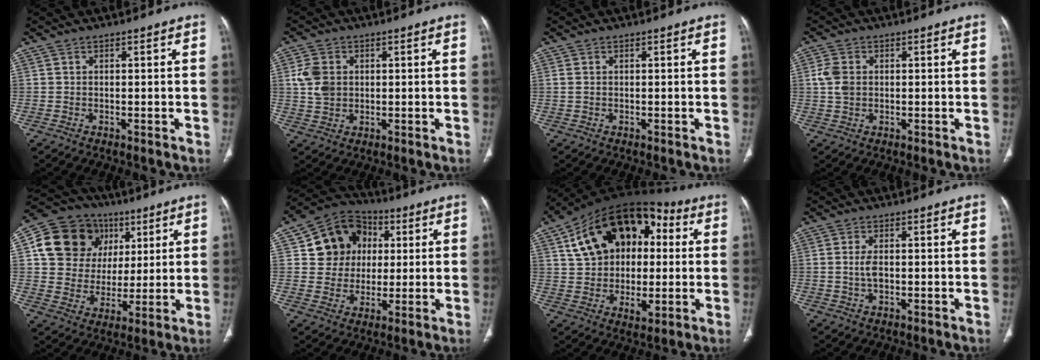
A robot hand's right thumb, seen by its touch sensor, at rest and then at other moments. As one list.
[{"total": 6.0, "force": [1.0, 4.7, 3.6], "torque": [-0.063, -0.002, 0.022]}, {"total": 1.0, "force": [0.2, 0.6, 0.7], "torque": [-0.026, 0.010, 0.010]}, {"total": 4.1, "force": [0.5, 3.0, 2.8], "torque": [-0.061, 0.003, 0.009]}, {"total": 18.2, "force": [6.1, 15.4, 7.4], "torque": [-0.099, 0.022, 0.115]}, {"total": 13.2, "force": [3.0, 11.8, 5.1], "torque": [-0.044, 0.007, 0.049]}, {"total": 23.3, "force": [5.5, 15.1, 16.8], "torque": [-0.245, 0.024, 0.085]}, {"total": 3.0, "force": [0.0, 1.6, 2.5], "torque": [-0.052, 0.000, 0.000]}]